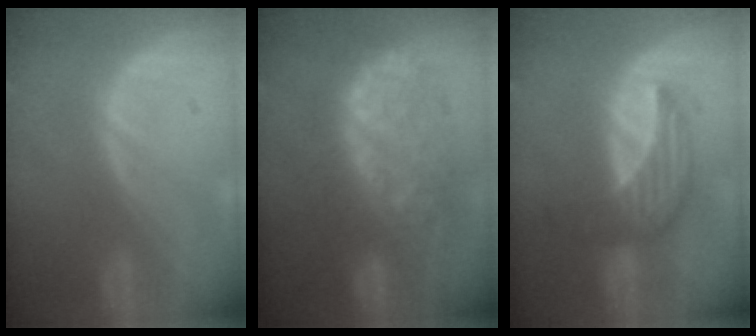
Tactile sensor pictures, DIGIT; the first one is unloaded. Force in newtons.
{"total": 11.6, "press": 11.5, "slide": 1.4}
{"total": 7.3, "press": 6.6, "slide": 3.1}